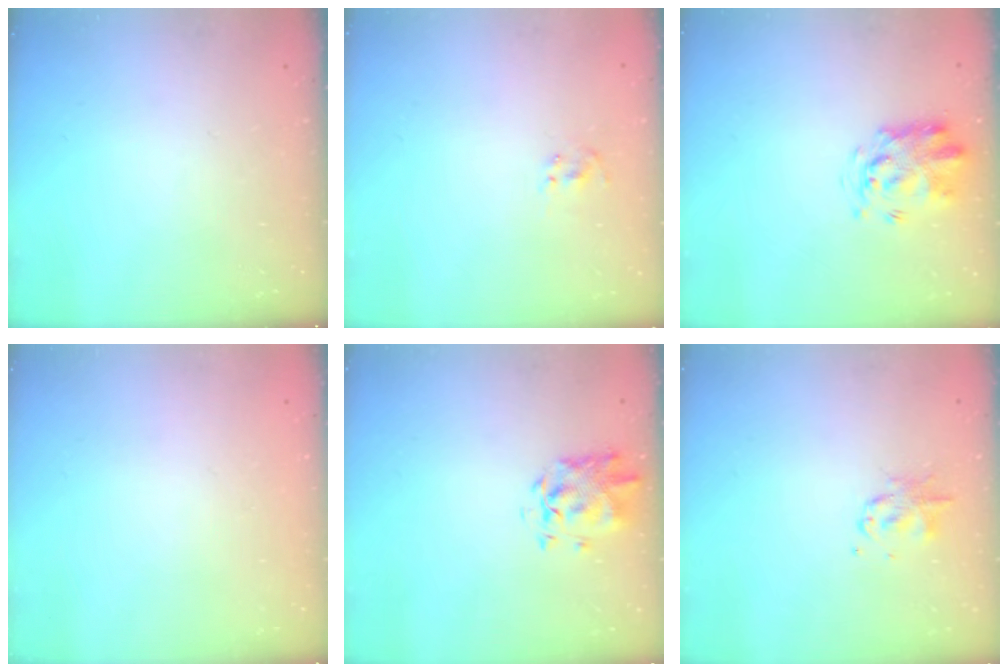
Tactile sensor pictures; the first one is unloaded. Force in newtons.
{"total": 1.5, "press": 1.3, "slide": 0.7}
{"total": 3.2, "press": 3.1, "slide": 0.8}
{"total": 1.7, "press": 1.7, "slide": 0.2}
{"total": 2.1, "press": 2.1, "slide": 0.6}
{"total": 2.9, "press": 2.8, "slide": 0.4}